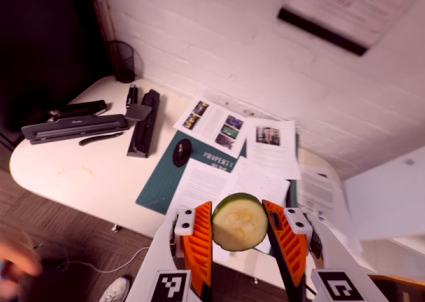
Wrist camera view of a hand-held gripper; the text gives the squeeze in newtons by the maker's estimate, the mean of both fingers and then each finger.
{"total": 9.7, "left": 10.1, "right": 9.3}